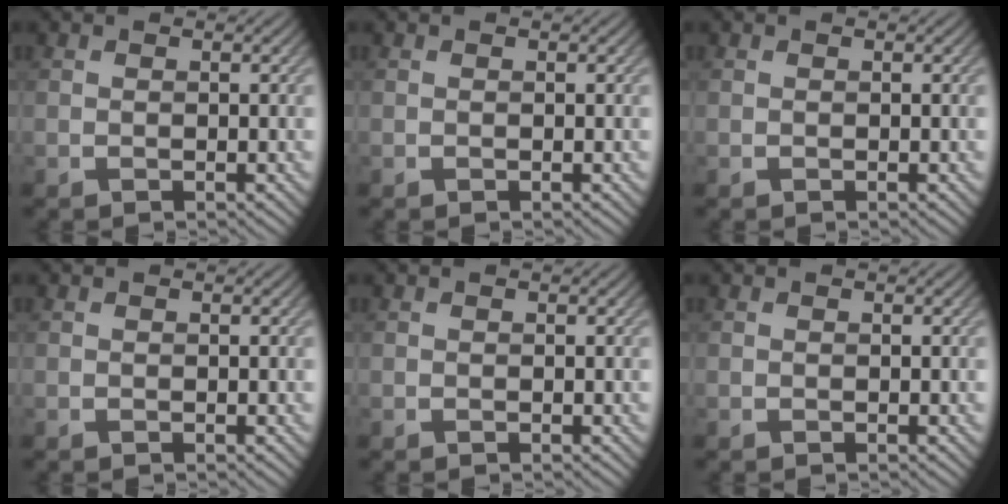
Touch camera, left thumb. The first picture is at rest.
{"total": 0.0}
{"total": 0.0}
{"total": 0.0}
{"total": 0.0}
{"total": 0.0}